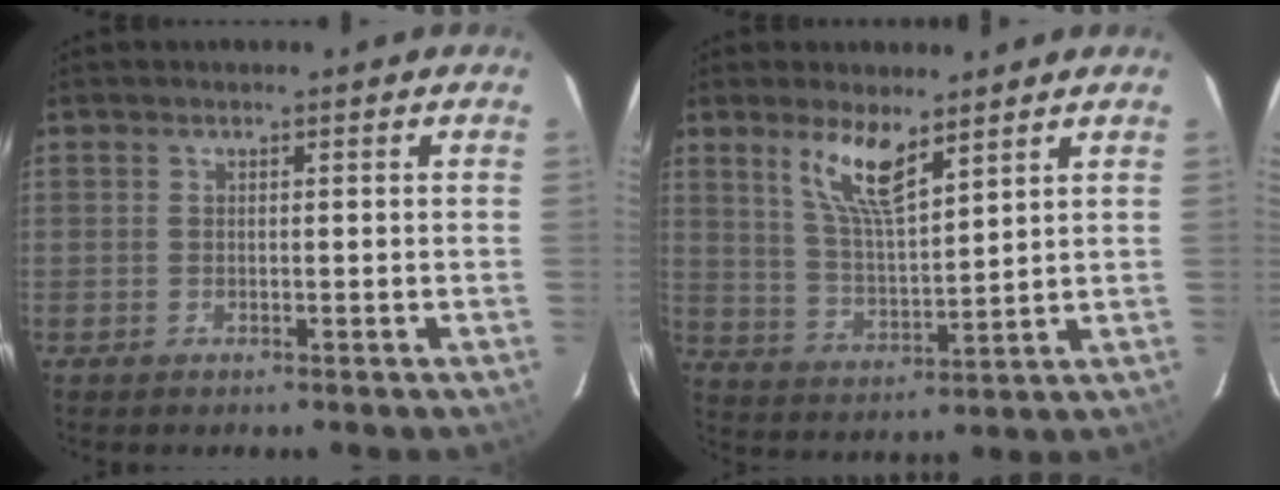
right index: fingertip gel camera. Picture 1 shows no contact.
{"total": 9.0, "force": [5.9, 2.2, 6.5], "torque": [-0.122, -0.002, 0.119]}